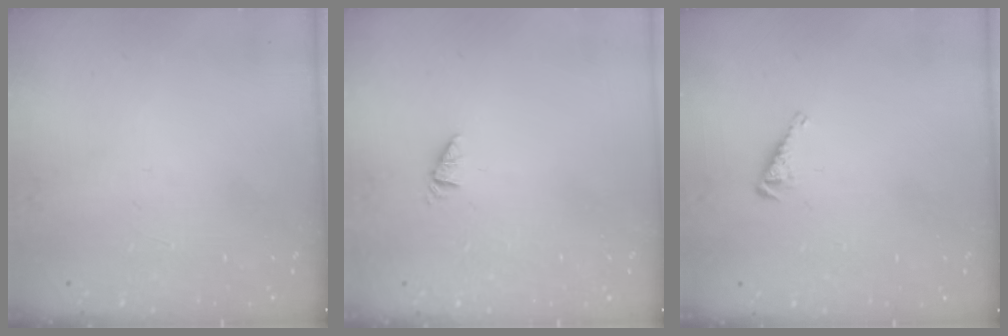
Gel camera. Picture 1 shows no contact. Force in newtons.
{"total": 0.8, "press": 0.8, "slide": 0.1}
{"total": 3.8, "press": 3.8, "slide": 0.6}